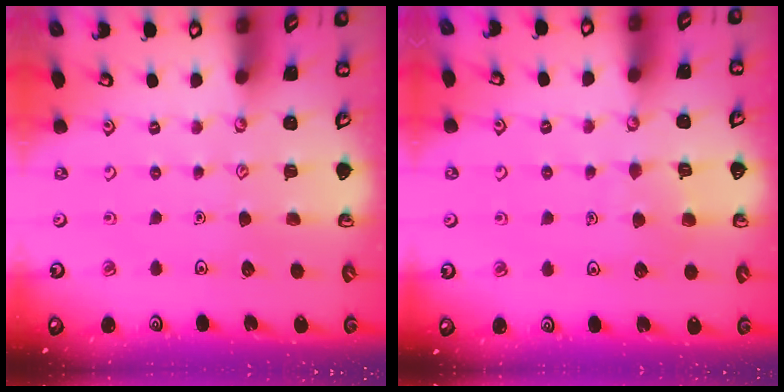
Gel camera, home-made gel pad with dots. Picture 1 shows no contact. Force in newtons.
{"total": 5.5, "press": 5.5, "slide": 0.5}